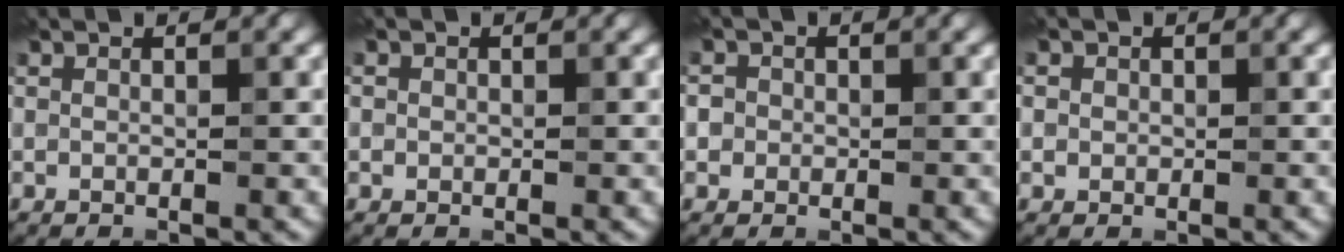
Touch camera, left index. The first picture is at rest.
{"total": 0.5, "force": [-0.1, 0.4, -0.3], "torque": [0.006, -0.005, -0.003]}
{"total": 1.9, "force": [-0.2, 1.9, -0.1], "torque": [0.024, 0.010, -0.019]}
{"total": 0.8, "force": [-0.1, 0.7, -0.2], "torque": [0.010, -0.007, 0.002]}